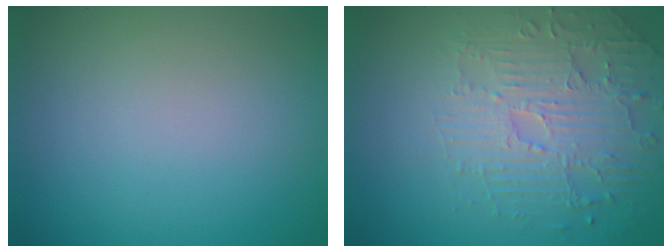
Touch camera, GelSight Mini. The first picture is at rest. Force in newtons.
{"total": 4.6, "press": 3.7, "slide": 2.6}